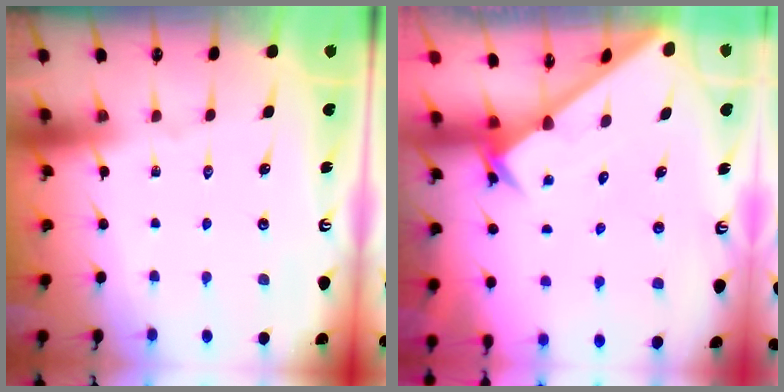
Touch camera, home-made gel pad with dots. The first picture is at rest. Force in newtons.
{"total": 2.6, "press": 2.6, "slide": 0.2}